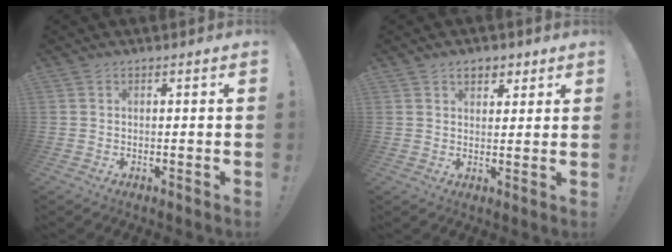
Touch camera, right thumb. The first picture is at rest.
{"total": 4.3, "force": [2.4, 3.1, 1.9], "torque": [-0.021, -0.005, 0.041]}